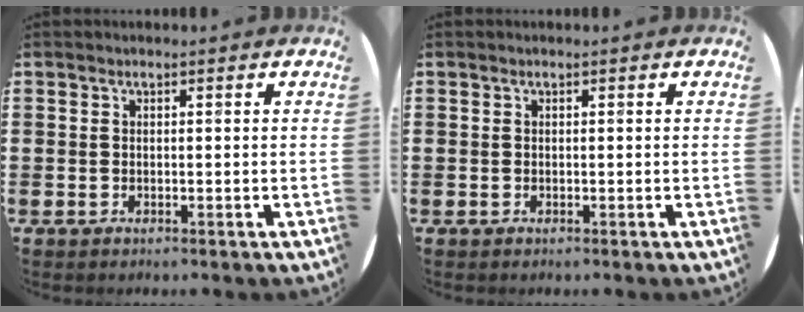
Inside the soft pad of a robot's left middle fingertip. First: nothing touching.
{"total": 0.0}